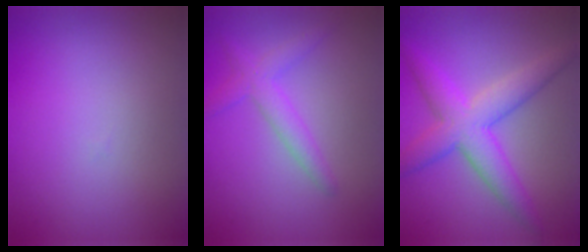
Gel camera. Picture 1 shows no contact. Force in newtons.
{"total": 2.4, "press": 2.4, "slide": 0.2}
{"total": 5.8, "press": 5.8, "slide": 0.1}